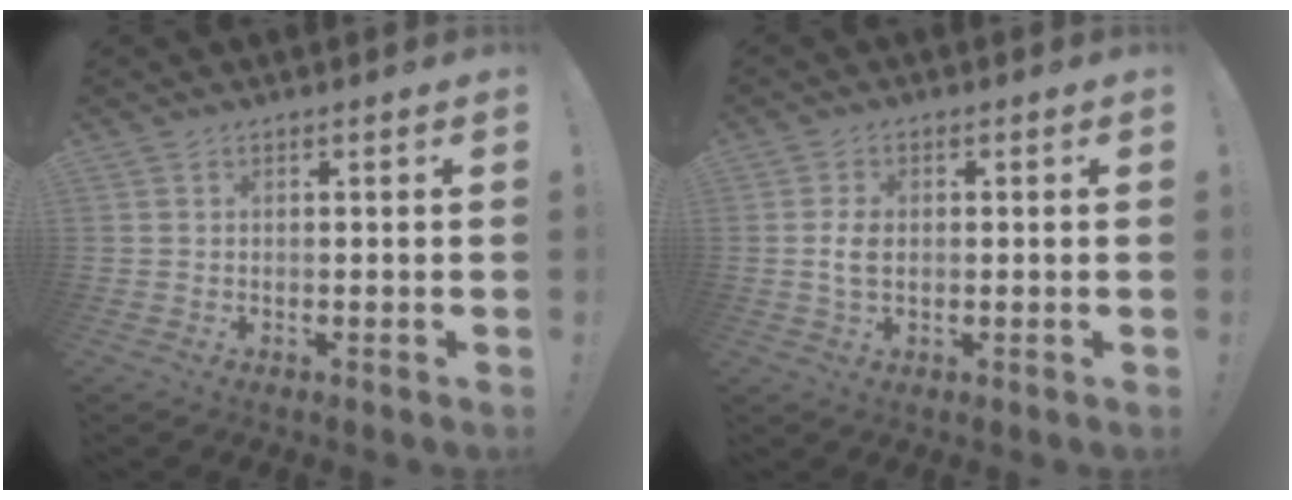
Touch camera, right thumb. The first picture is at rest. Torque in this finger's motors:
{"motor_torque": [-0.32, 0.09, 0.21, -0.18, 0.05]}